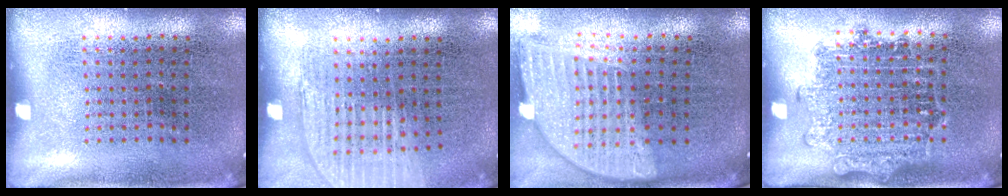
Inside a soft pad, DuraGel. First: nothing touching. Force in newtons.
{"total": 1.2, "press": 1.1, "slide": 0.4}
{"total": 2.0, "press": 1.6, "slide": 1.2}
{"total": 1.4, "press": 1.2, "slide": 0.7}